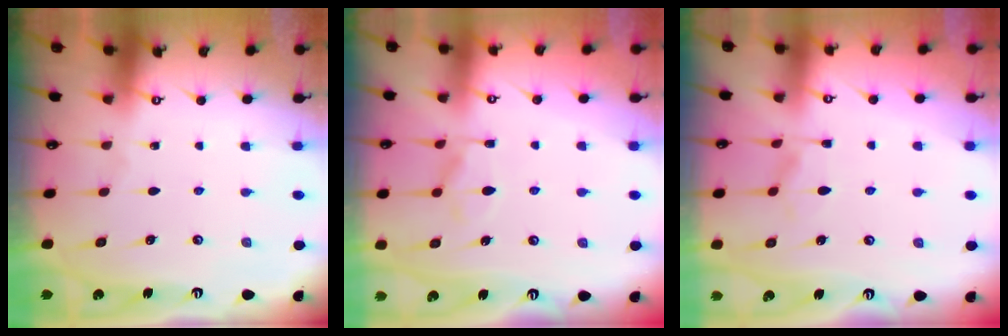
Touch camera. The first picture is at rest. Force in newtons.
{"total": 2.0, "press": 1.5, "slide": 1.3}
{"total": 1.2, "press": 0.8, "slide": 0.9}